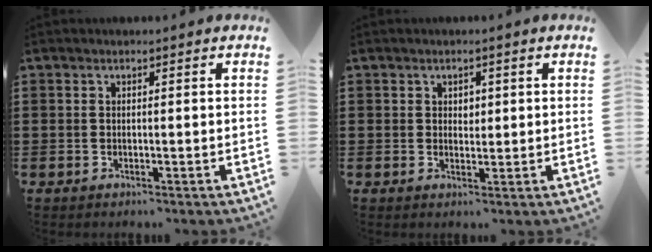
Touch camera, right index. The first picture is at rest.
{"total": 1.5, "force": [0.7, 1.2, 0.7], "torque": [-0.008, 0.003, 0.010]}